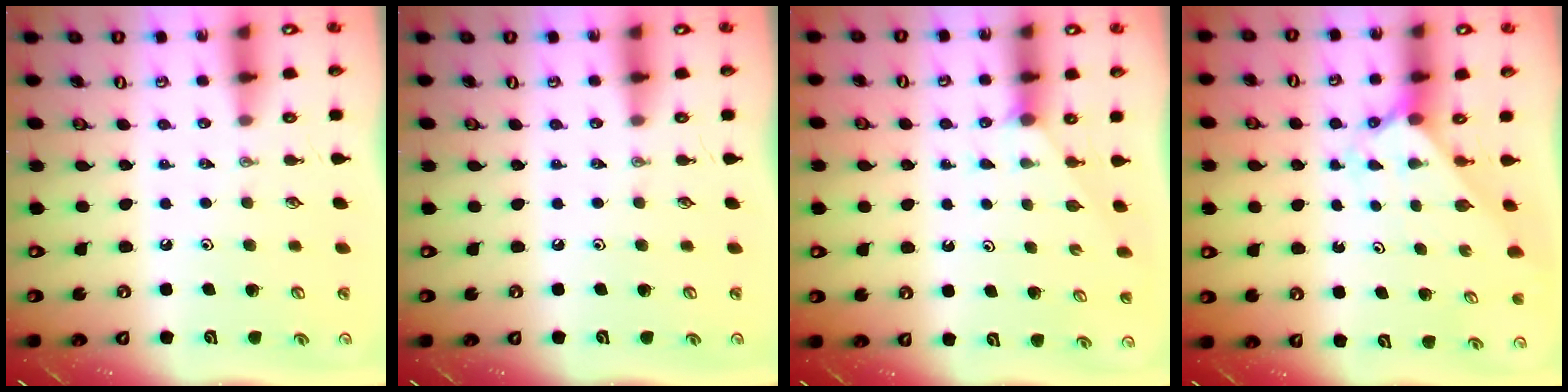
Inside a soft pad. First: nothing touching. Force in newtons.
{"total": 0.0}
{"total": 1.8, "press": 1.8, "slide": 0.2}
{"total": 2.1, "press": 2.1, "slide": 0.2}